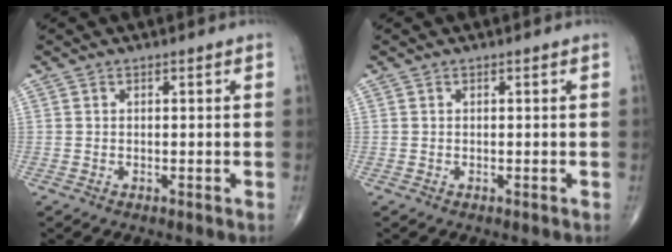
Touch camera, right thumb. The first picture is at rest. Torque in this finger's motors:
{"motor_torque": [0.00, 0.00, 0.00, 0.00, 0.00]}